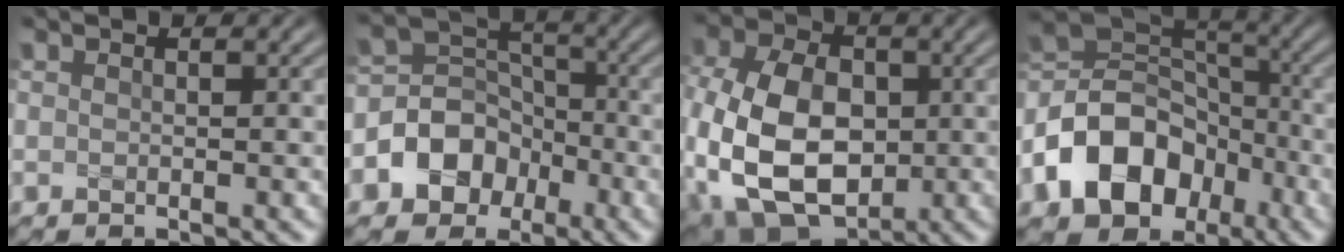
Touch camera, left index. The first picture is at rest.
{"total": 7.0, "force": [-3.0, 5.8, 2.5], "torque": [-0.028, 0.010, -0.084]}
{"total": 13.9, "force": [-2.1, 9.5, 10.0], "torque": [-0.219, -0.021, -0.034]}
{"total": 10.6, "force": [-4.7, 7.7, 5.6], "torque": [-0.101, 0.002, -0.095]}